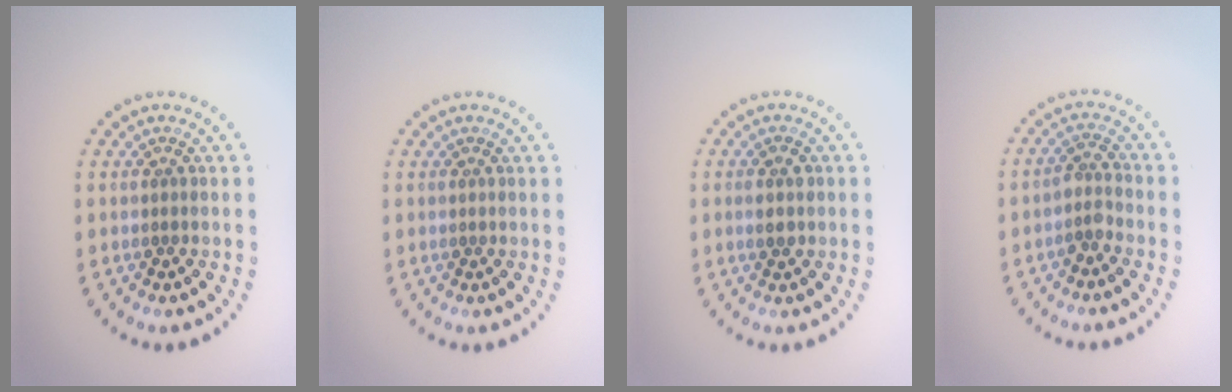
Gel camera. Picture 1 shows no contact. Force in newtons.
{"total": 0.0}
{"total": 1.6, "press": 1.5, "slide": 0.5}
{"total": 1.8, "press": 1.4, "slide": 1.2}